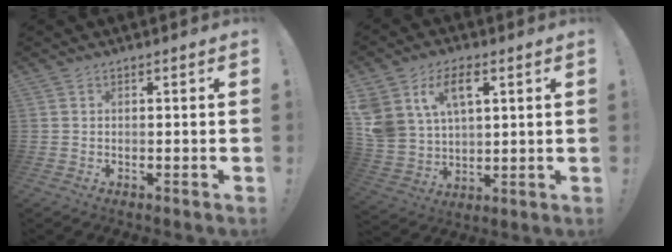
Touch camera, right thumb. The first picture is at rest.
{"total": 11.9, "force": [5.9, 7.9, 6.6], "torque": [-0.127, -0.023, 0.117]}